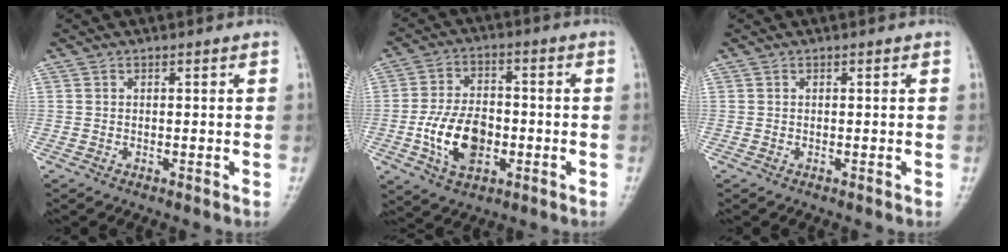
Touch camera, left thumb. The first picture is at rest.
{"total": 11.8, "force": [-2.9, 7.4, 8.7], "torque": [-0.141, 0.014, -0.052]}
{"total": 0.0}